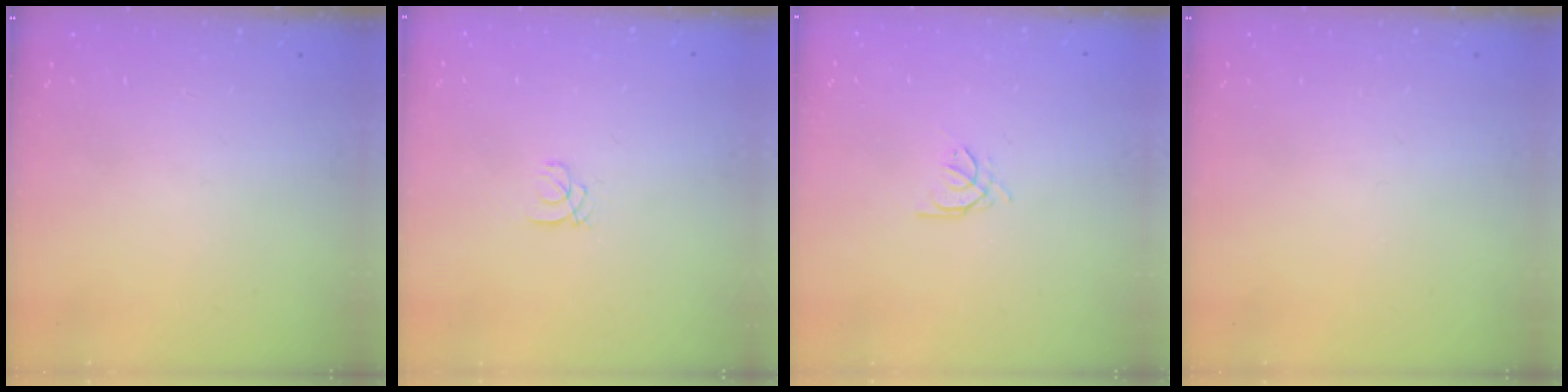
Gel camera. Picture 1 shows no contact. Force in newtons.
{"total": 1.0, "press": 1.0, "slide": 0.1}
{"total": 1.4, "press": 1.3, "slide": 0.3}
{"total": 0.0}